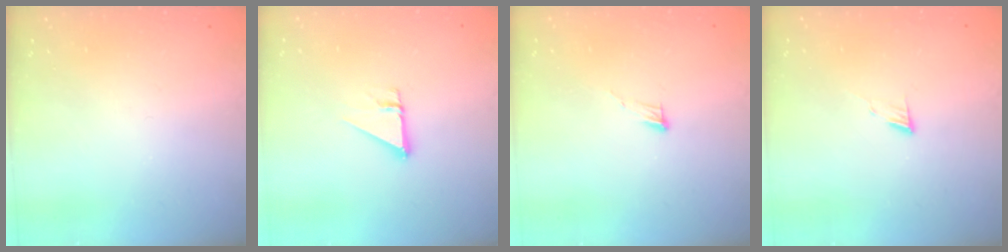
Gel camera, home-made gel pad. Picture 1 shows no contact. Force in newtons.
{"total": 2.7, "press": 2.7, "slide": 0.2}
{"total": 3.4, "press": 3.4, "slide": 0.2}
{"total": 5.0, "press": 4.9, "slide": 0.5}